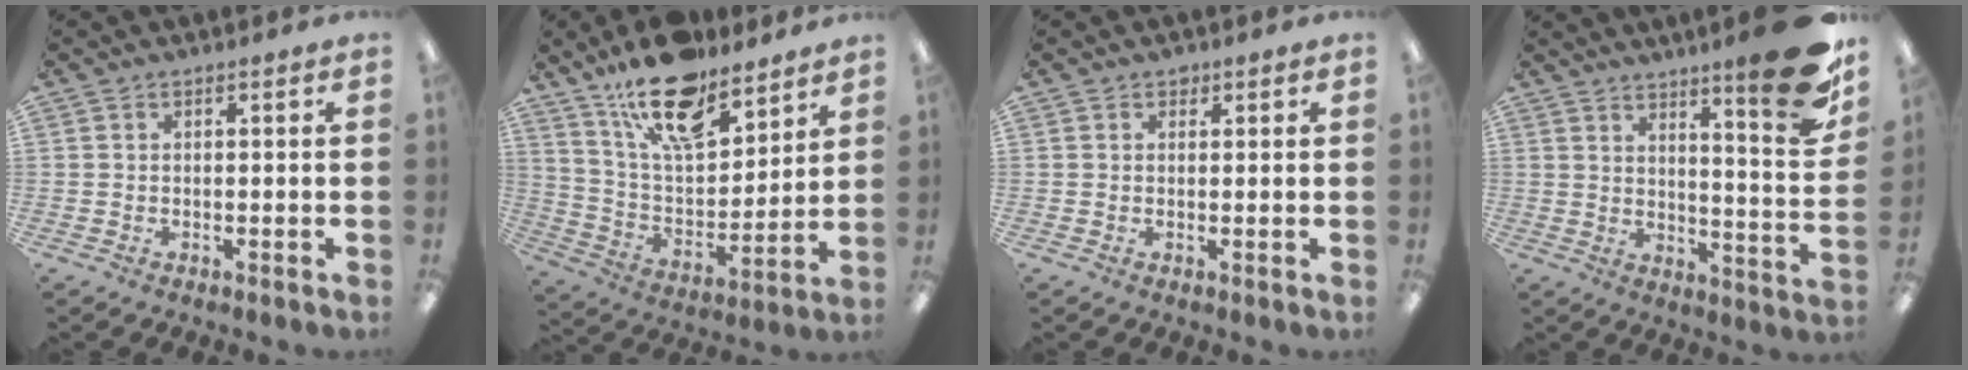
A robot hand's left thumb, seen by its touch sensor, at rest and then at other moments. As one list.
[{"total": 19.0, "force": [13.7, 7.9, 10.5], "torque": [-0.182, -0.074, 0.240]}, {"total": 1.1, "force": [0.8, 0.6, 0.4], "torque": [-0.001, -0.002, 0.013]}, {"total": 16.1, "force": [10.8, 2.3, 11.6], "torque": [-0.162, -0.086, 0.171]}]